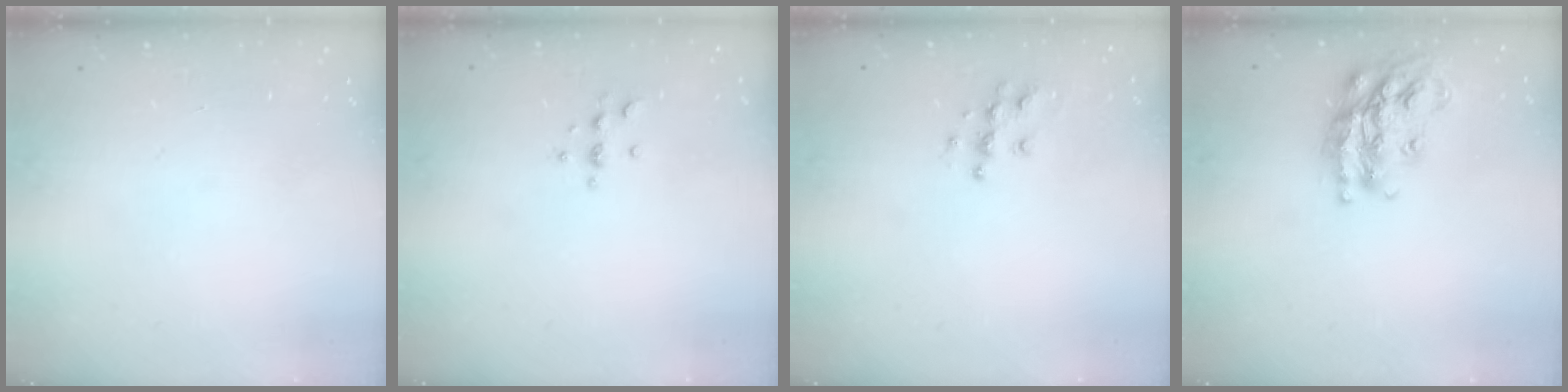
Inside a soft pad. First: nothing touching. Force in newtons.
{"total": 2.9, "press": 2.9, "slide": 0.4}
{"total": 6.4, "press": 6.4, "slide": 0.2}
{"total": 19.4, "press": 19.4, "slide": 1.4}